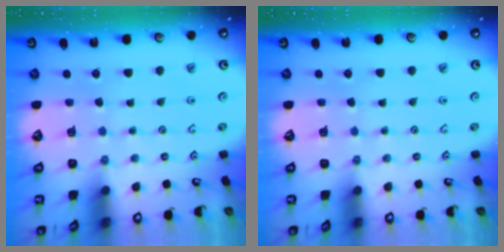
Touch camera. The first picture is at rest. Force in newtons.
{"total": 0.0}